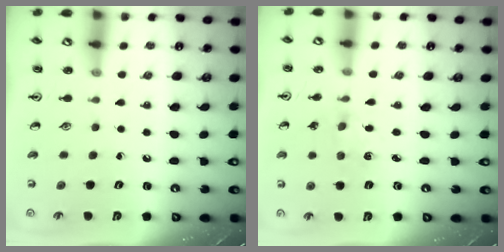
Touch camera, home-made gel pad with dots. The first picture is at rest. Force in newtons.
{"total": 2.4, "press": 2.4, "slide": 0.3}